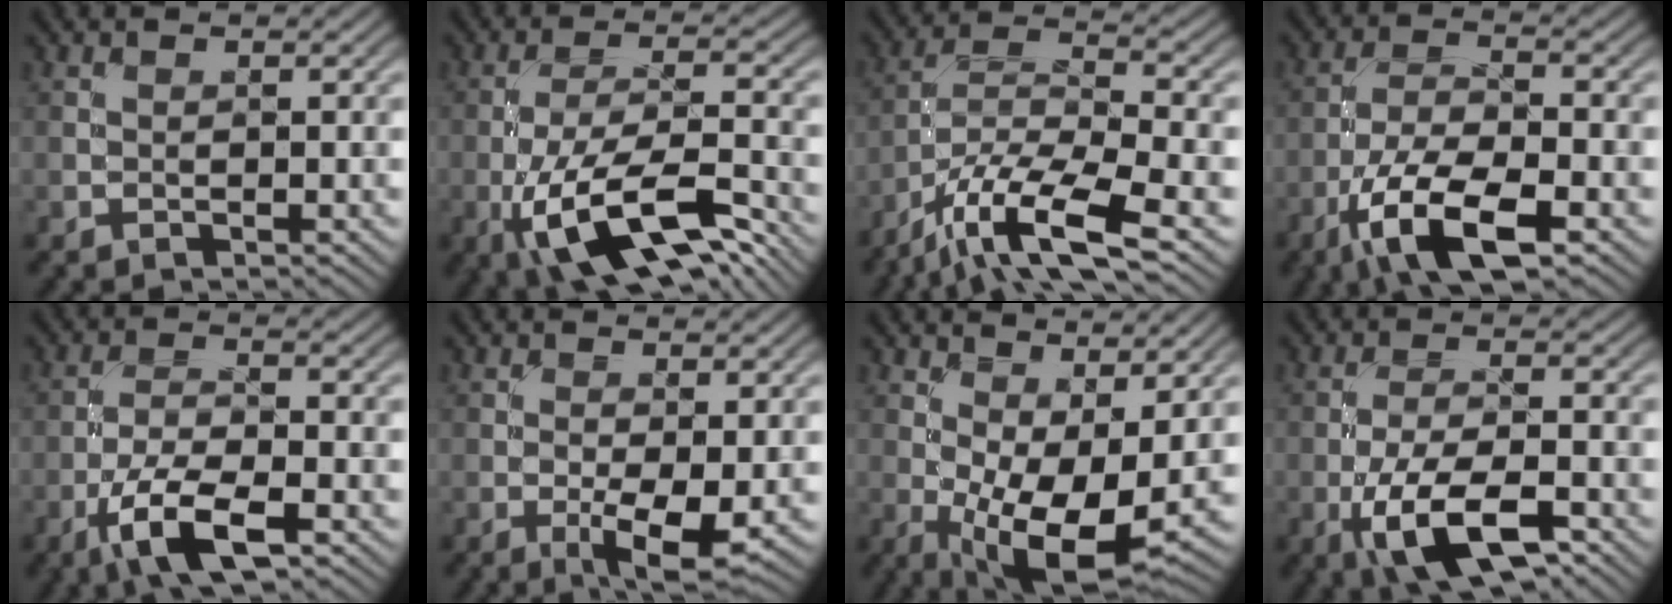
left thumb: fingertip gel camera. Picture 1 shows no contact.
{"total": 13.3, "force": [-6.4, 4.7, 10.6], "torque": [-0.207, -0.009, -0.120]}
{"total": 13.2, "force": [-8.2, 3.8, 9.6], "torque": [-0.189, -0.008, -0.163]}
{"total": 10.7, "force": [-5.7, 3.8, 8.3], "torque": [-0.164, -0.008, -0.115]}
{"total": 8.0, "force": [-4.4, 2.6, 6.2], "torque": [-0.123, 0.002, -0.090]}
{"total": 4.8, "force": [-1.5, 1.5, 4.3], "torque": [-0.076, -0.005, -0.023]}
{"total": 10.4, "force": [0.1, 4.3, 9.5], "torque": [-0.172, -0.007, 0.008]}
{"total": 9.9, "force": [-4.8, 3.7, 7.8], "torque": [-0.150, -0.002, -0.091]}